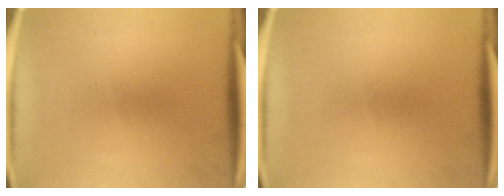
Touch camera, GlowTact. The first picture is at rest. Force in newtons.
{"total": 0.0}